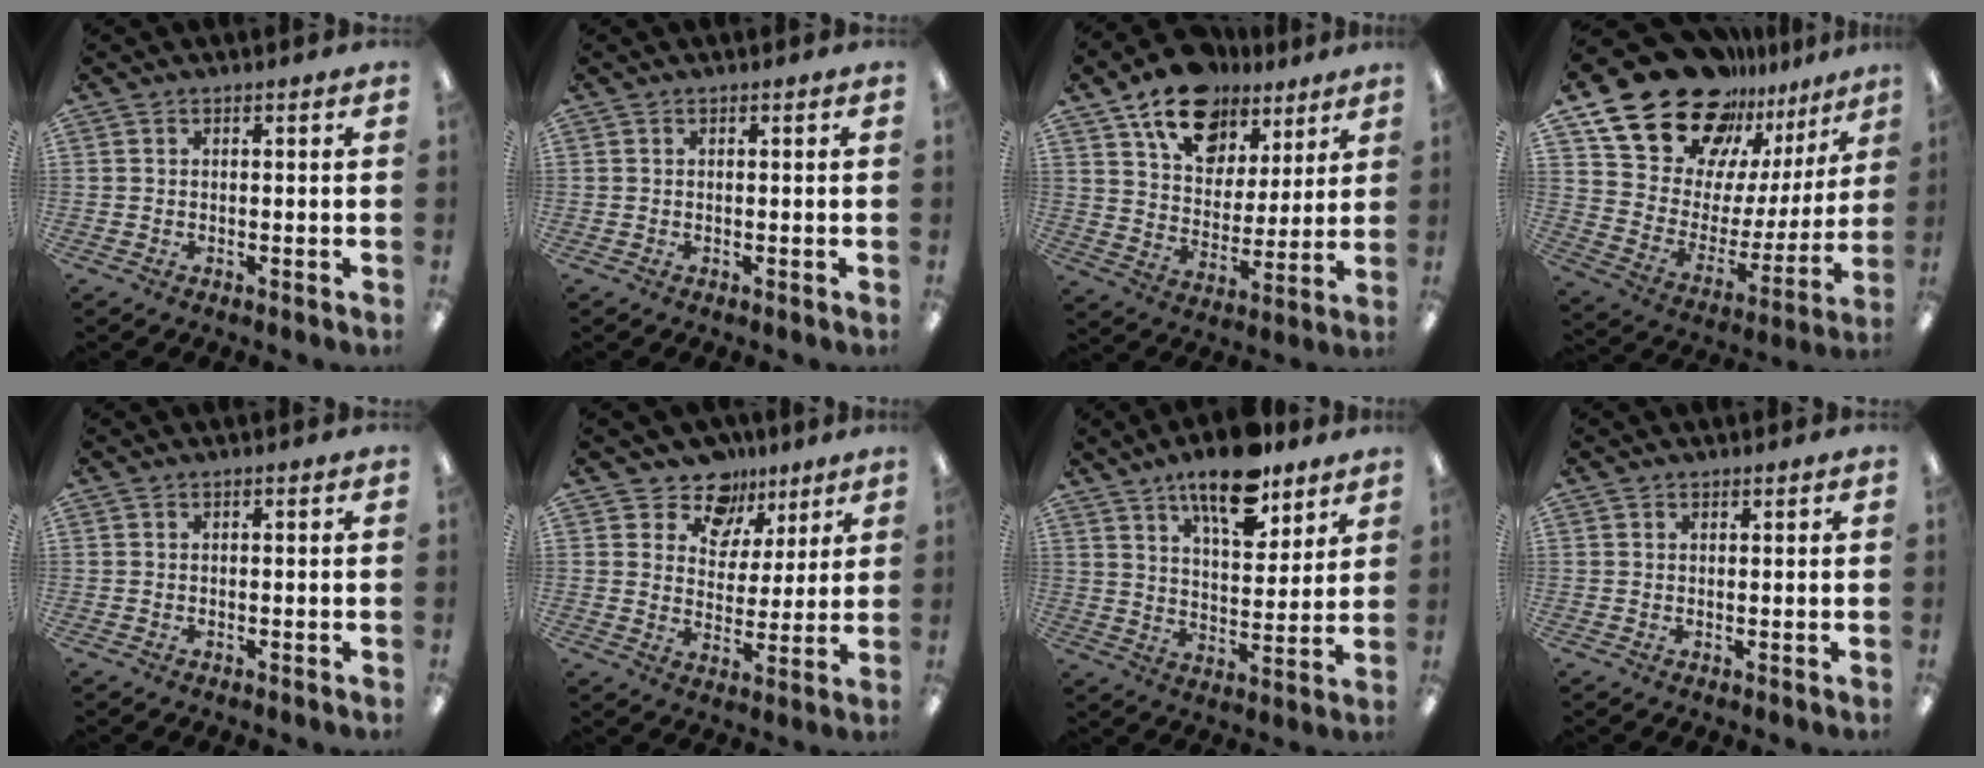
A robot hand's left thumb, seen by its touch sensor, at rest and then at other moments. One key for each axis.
{"total": 0.0}
{"total": 16.3, "fx": 10.9, "fy": 10.1, "fz": 6.8, "tx": -0.110, "ty": -0.057, "tz": 0.199}
{"total": 23.4, "fx": 18.5, "fy": 12.1, "fz": 7.9, "tx": -0.144, "ty": -0.128, "tz": 0.345}
{"total": 0.0}
{"total": 10.4, "fx": 7.7, "fy": 6.8, "fz": 2.0, "tx": -0.037, "ty": -0.055, "tz": 0.143}
{"total": 14.4, "fx": 10.1, "fy": 5.9, "fz": 8.3, "tx": -0.121, "ty": -0.052, "tz": 0.172}
{"total": 0.8, "fx": 0.6, "fy": 0.5, "fz": 0.1, "tx": -0.002, "ty": 0.001, "tz": 0.012}